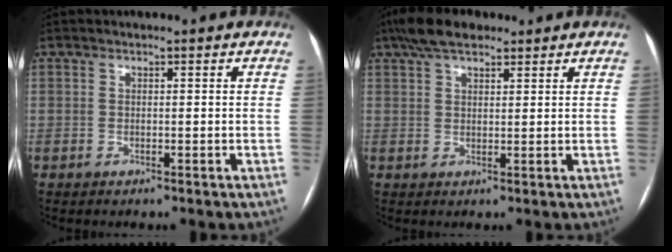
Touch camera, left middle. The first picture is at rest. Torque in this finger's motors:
{"motor_torque": [0.79, -0.89, 0.06, 0.03]}